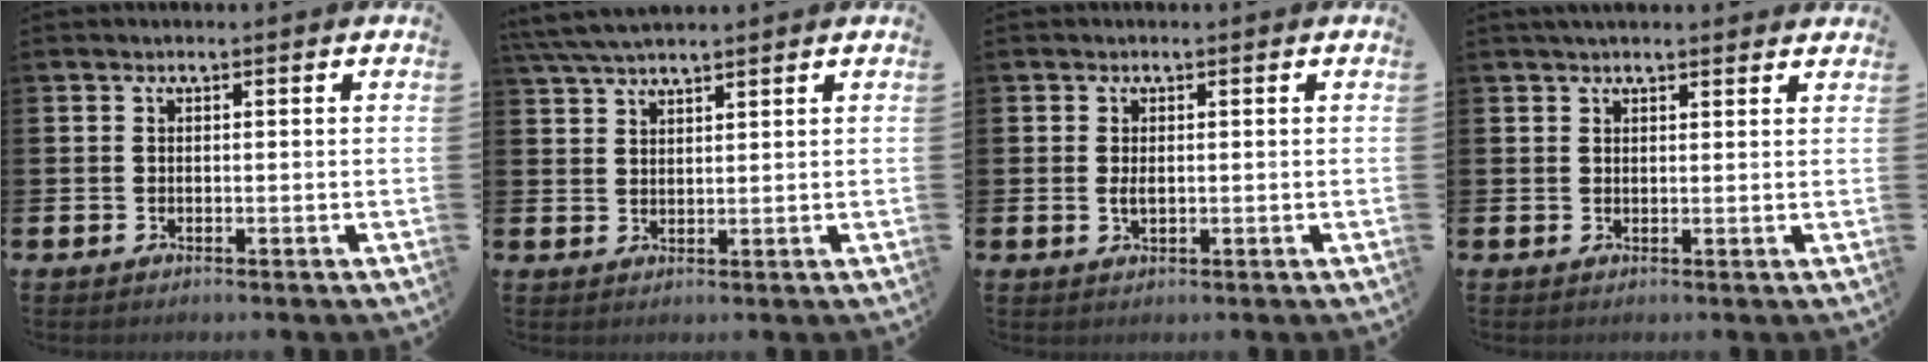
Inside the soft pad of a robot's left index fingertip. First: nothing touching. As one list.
[{"total": 4.6, "force": [4.2, 0.7, 1.8], "torque": [-0.048, -0.006, 0.079]}, {"total": 1.3, "force": [0.1, 0.6, 1.1], "torque": [-0.023, 0.003, 0.000]}, {"total": 2.2, "force": [2.1, 0.4, 0.6], "torque": [-0.011, -0.002, 0.037]}]